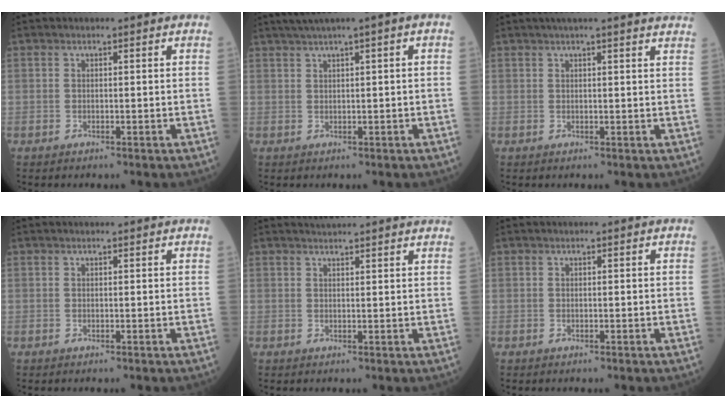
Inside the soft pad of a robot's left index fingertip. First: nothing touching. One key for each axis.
{"total": 4.0, "fx": 2.0, "fy": -0.4, "fz": 3.5, "tx": -0.066, "ty": 0.014, "tz": 0.038}
{"total": 10.8, "fx": 9.6, "fy": 0.1, "fz": 5.0, "tx": -0.068, "ty": 0.019, "tz": 0.099}
{"total": 2.6, "fx": 2.5, "fy": 0.1, "fz": 0.6, "tx": -0.008, "ty": 0.017, "tz": 0.028}
{"total": 9.2, "fx": 8.7, "fy": 0.1, "fz": 3.0, "tx": -0.040, "ty": 0.020, "tz": 0.093}
{"total": 1.0, "fx": 1.0, "fy": -0.1, "fz": 0.2, "tx": -0.008, "ty": 0.010, "tz": 0.014}